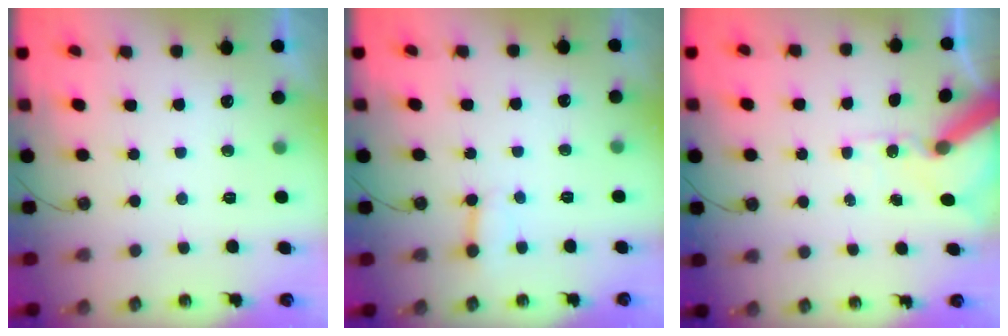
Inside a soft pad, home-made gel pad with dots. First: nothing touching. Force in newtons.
{"total": 3.4, "press": 3.4, "slide": 0.2}
{"total": 10.8, "press": 10.7, "slide": 1.7}